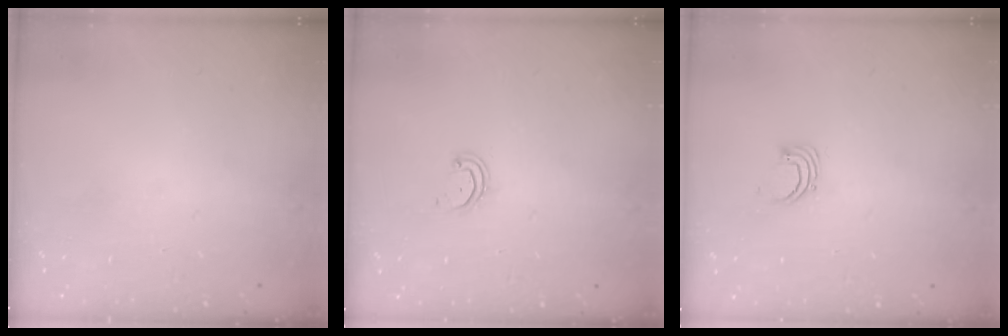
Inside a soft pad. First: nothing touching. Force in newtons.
{"total": 2.5, "press": 2.5, "slide": 0.2}
{"total": 2.5, "press": 2.5, "slide": 0.1}